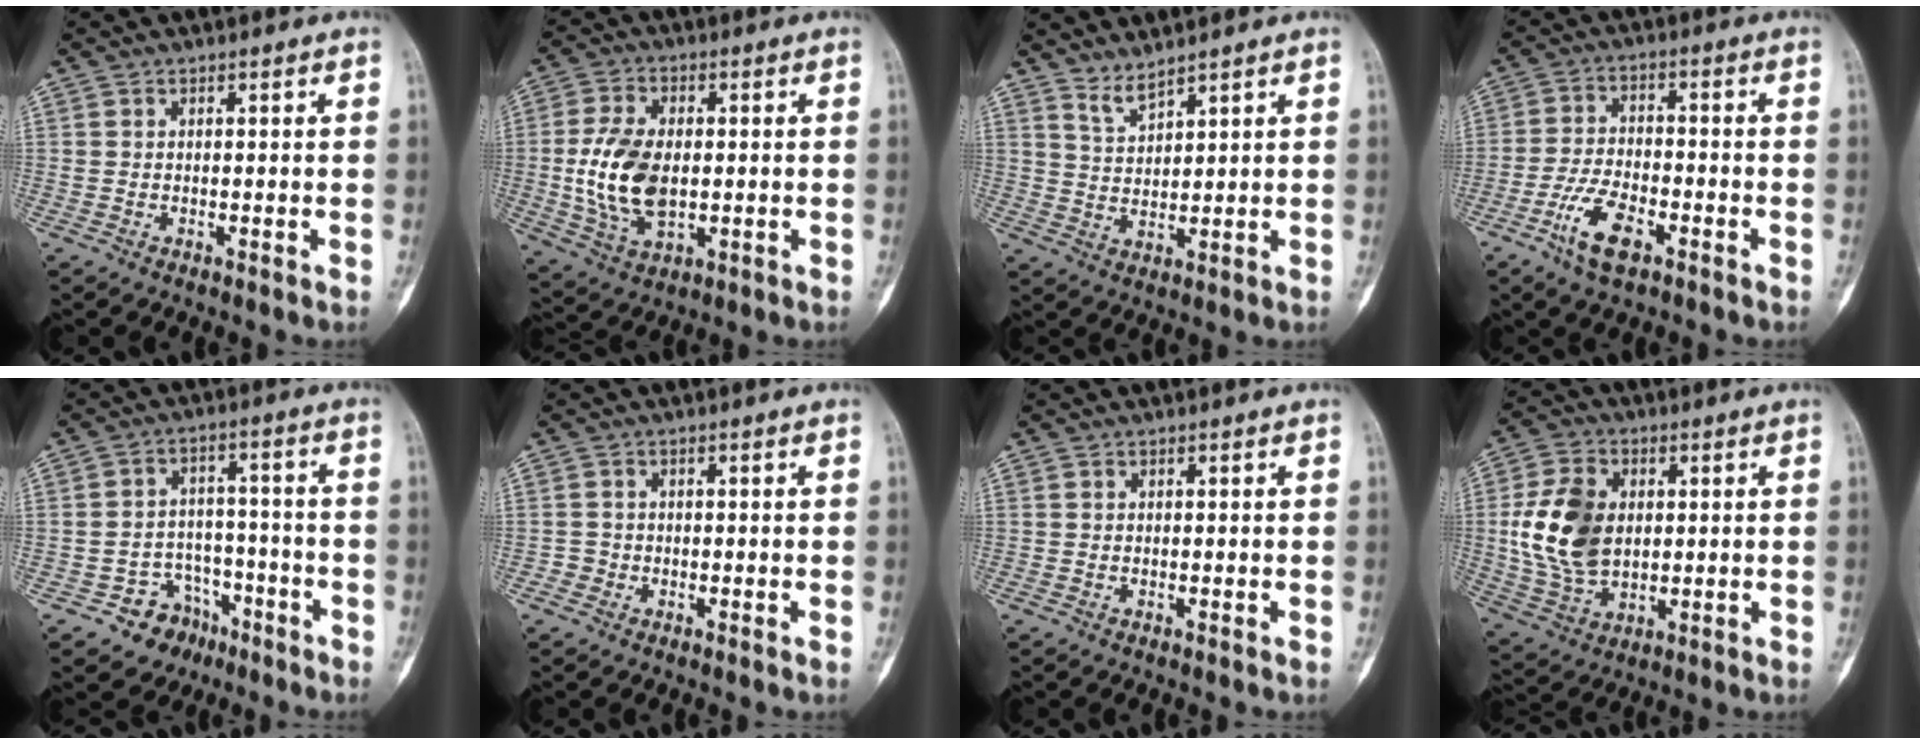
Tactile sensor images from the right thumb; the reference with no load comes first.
{"total": 12.8, "force": [-0.4, 7.5, 10.3], "torque": [-0.201, -0.004, 0.001]}
{"total": 3.5, "force": [3.3, 0.2, 1.2], "torque": [-0.019, -0.037, 0.073]}
{"total": 8.4, "force": [-4.6, 3.6, 6.1], "torque": [-0.117, 0.016, -0.087]}
{"total": 8.0, "force": [-4.8, 6.2, 1.3], "torque": [0.021, 0.055, -0.068]}
{"total": 1.3, "force": [-0.6, 1.2, -0.1], "torque": [0.012, 0.006, -0.016]}
{"total": 0.0}
{"total": 14.4, "force": [1.4, 9.8, 10.4], "torque": [-0.190, -0.002, 0.033]}